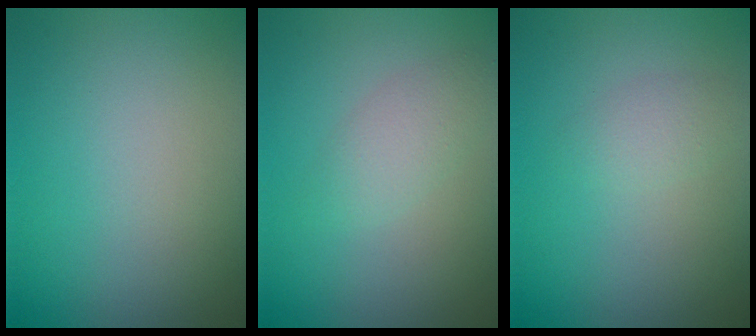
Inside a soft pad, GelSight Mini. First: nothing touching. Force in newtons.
{"total": 2.0, "press": 2.0, "slide": 0.1}
{"total": 1.4, "press": 1.4, "slide": 0.0}